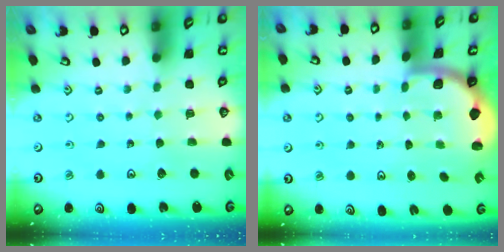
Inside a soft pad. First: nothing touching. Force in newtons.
{"total": 1.8, "press": 1.7, "slide": 0.3}